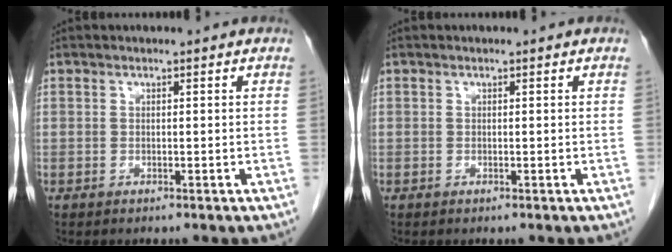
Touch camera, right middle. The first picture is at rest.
{"total": 0.0}